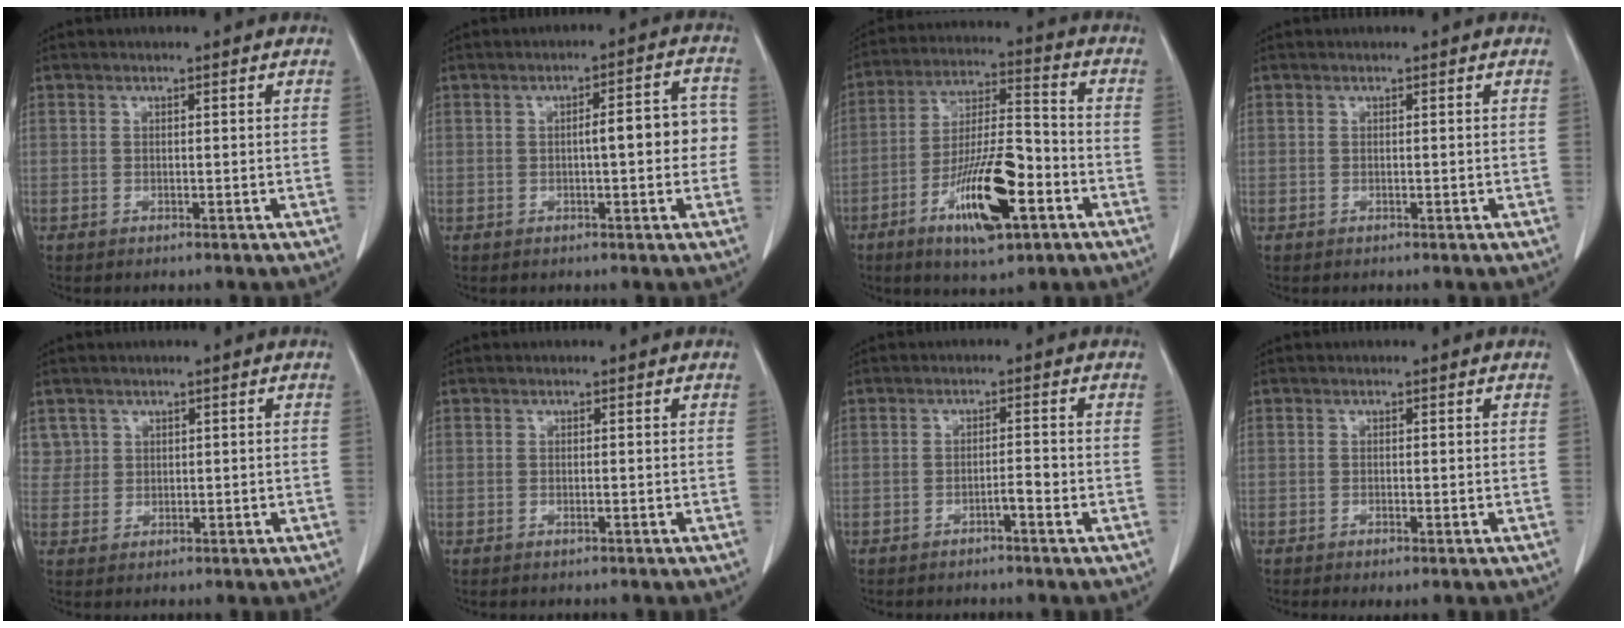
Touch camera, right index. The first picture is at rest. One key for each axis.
{"total": 6.8, "fx": -0.3, "fy": 1.8, "fz": 6.5, "tx": -0.085, "ty": 0.030, "tz": -0.004}
{"total": 14.4, "fx": -6.3, "fy": 3.6, "fz": 12.5, "tx": -0.230, "ty": -0.004, "tz": -0.104}
{"total": 0.0}
{"total": 2.5, "fx": 1.3, "fy": 2.1, "fz": -0.2, "tx": 0.015, "ty": 0.009, "tz": 0.020}
{"total": 0.0}
{"total": 1.8, "fx": -1.0, "fy": 0.1, "fz": 1.5, "tx": -0.022, "ty": 0.002, "tz": -0.020}
{"total": 1.2, "fx": -0.5, "fy": 0.3, "fz": 1.0, "tx": -0.017, "ty": -0.002, "tz": -0.006}